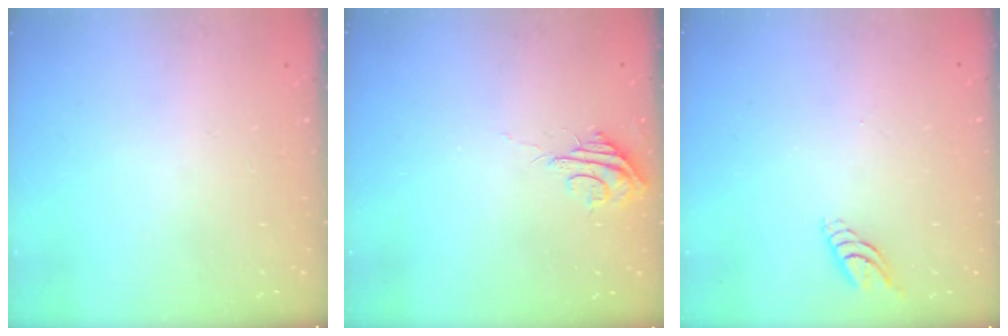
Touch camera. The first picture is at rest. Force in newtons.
{"total": 6.0, "press": 6.0, "slide": 0.5}
{"total": 4.9, "press": 4.9, "slide": 0.6}